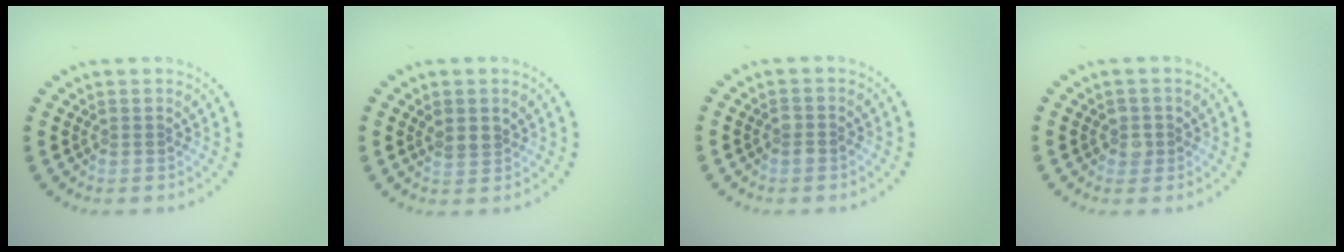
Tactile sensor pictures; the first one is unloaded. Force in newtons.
{"total": 1.6, "press": 1.5, "slide": 0.6}
{"total": 1.0, "press": 1.0, "slide": 0.2}
{"total": 1.4, "press": 1.3, "slide": 0.6}